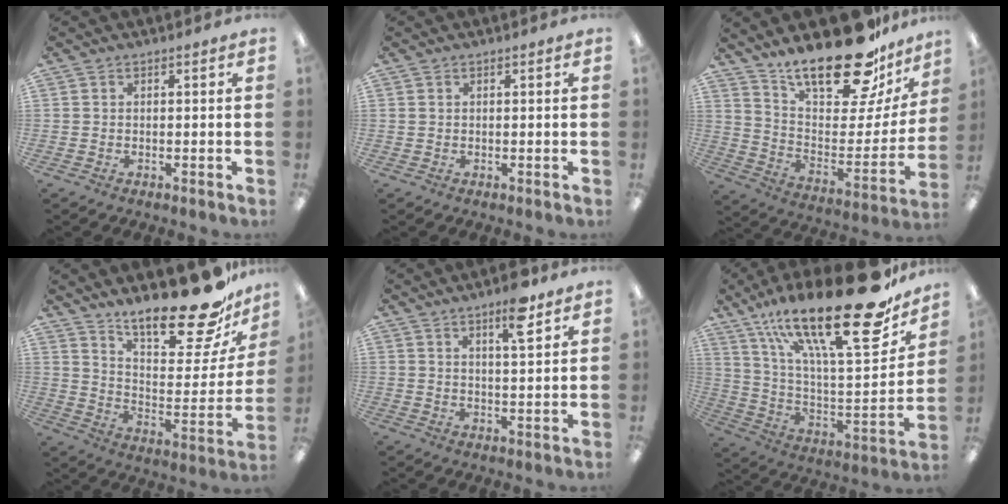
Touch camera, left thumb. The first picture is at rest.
{"total": 0.5, "force": [0.2, 0.5, 0.1], "torque": [-0.004, 0.004, 0.003]}
{"total": 25.0, "force": [19.7, 8.2, 13.1], "torque": [-0.193, -0.139, 0.335]}
{"total": 22.1, "force": [17.9, 6.0, 11.5], "torque": [-0.163, -0.137, 0.296]}
{"total": 7.9, "force": [5.1, 1.9, 5.8], "torque": [-0.085, -0.021, 0.080]}
{"total": 28.8, "force": [18.7, 7.4, 20.6], "torque": [-0.332, -0.123, 0.305]}